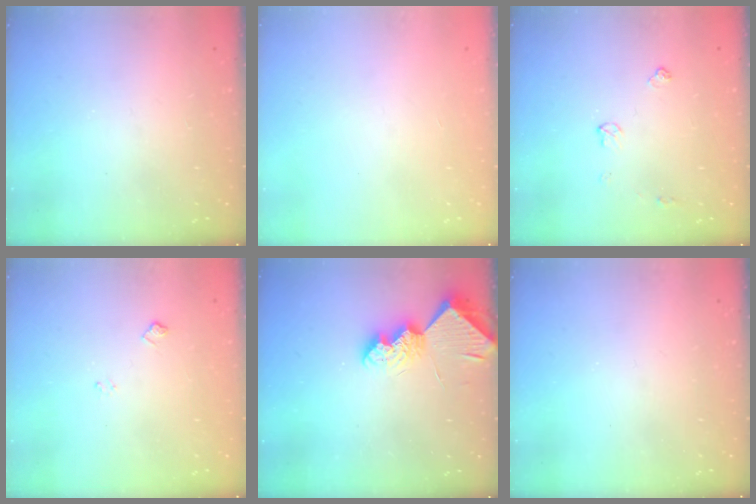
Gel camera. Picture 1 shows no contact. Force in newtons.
{"total": 0.0}
{"total": 5.3, "press": 5.2, "slide": 0.7}
{"total": 5.1, "press": 5.0, "slide": 0.8}
{"total": 9.1, "press": 9.0, "slide": 0.9}
{"total": 0.0}